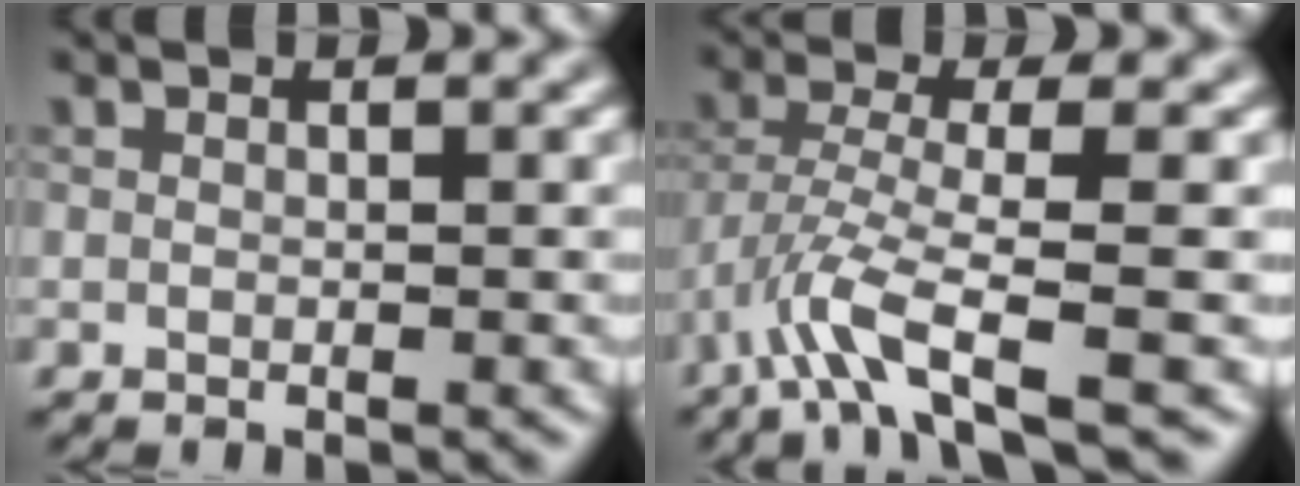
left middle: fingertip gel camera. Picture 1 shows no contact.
{"total": 5.0, "force": [-3.0, 0.7, 4.0], "torque": [-0.079, -0.005, -0.067]}